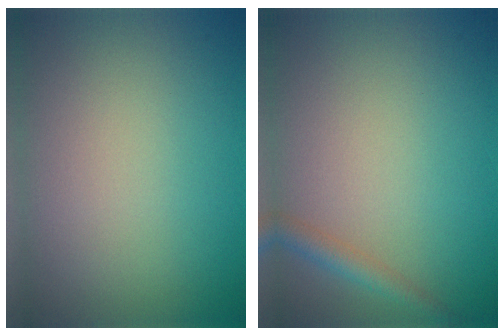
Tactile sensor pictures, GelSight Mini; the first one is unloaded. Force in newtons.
{"total": 1.8, "press": 1.8, "slide": 0.0}